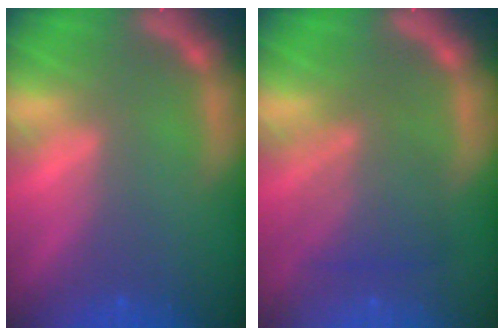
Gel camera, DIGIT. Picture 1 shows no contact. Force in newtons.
{"total": 5.1}